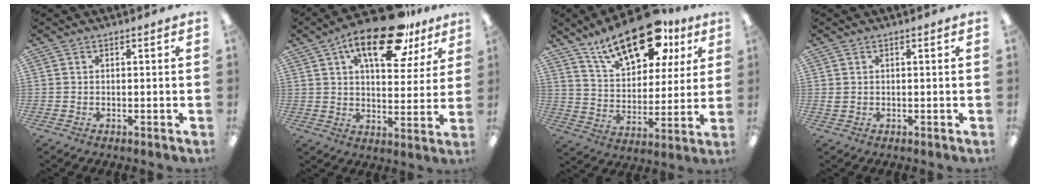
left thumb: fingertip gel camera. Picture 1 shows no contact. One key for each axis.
{"total": 19.2, "fx": 11.3, "fy": 8.2, "fz": 13.1, "tx": -0.196, "ty": -0.051, "tz": 0.183}
{"total": 21.2, "fx": 13.5, "fy": 10.2, "fz": 12.7, "tx": -0.205, "ty": -0.054, "tz": 0.231}
{"total": 0.7, "fx": 0.1, "fy": 0.6, "fz": 0.4, "tx": -0.008, "ty": 0.002, "tz": 0.001}